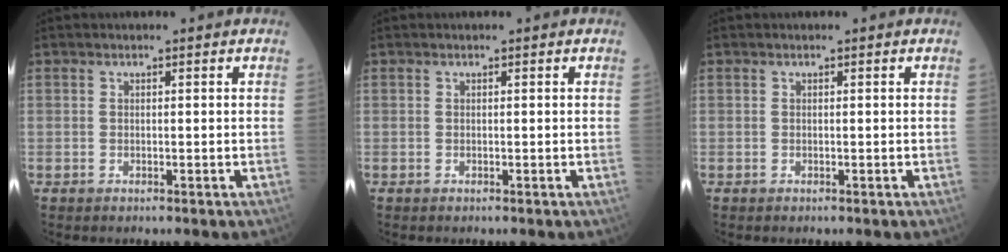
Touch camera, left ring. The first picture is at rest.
{"total": 0.0}
{"total": 0.0}